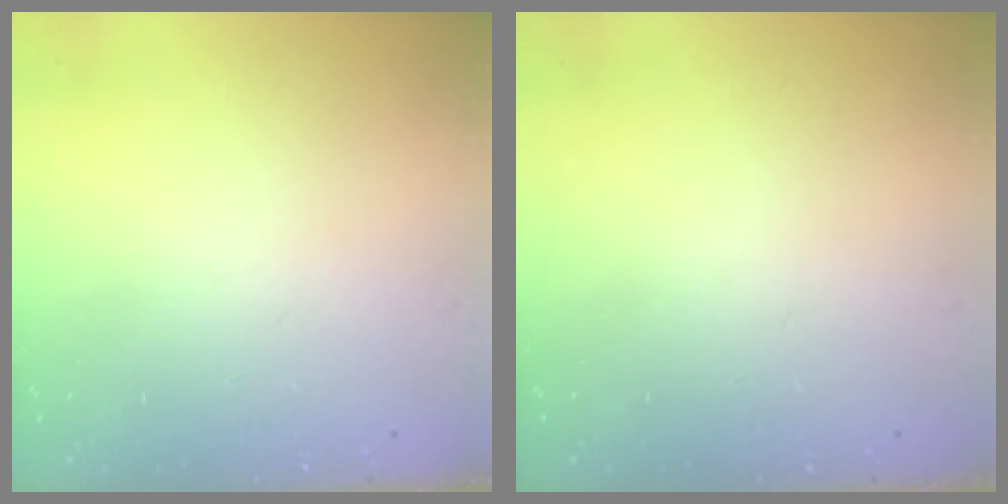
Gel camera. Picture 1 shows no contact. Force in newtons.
{"total": 0.0}